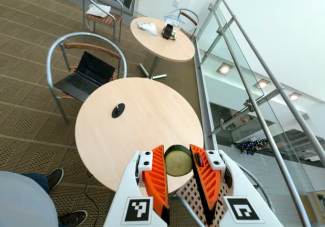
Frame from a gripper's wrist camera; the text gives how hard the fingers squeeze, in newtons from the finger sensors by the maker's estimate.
{"total": 7.6, "left": 7.3, "right": 7.9}